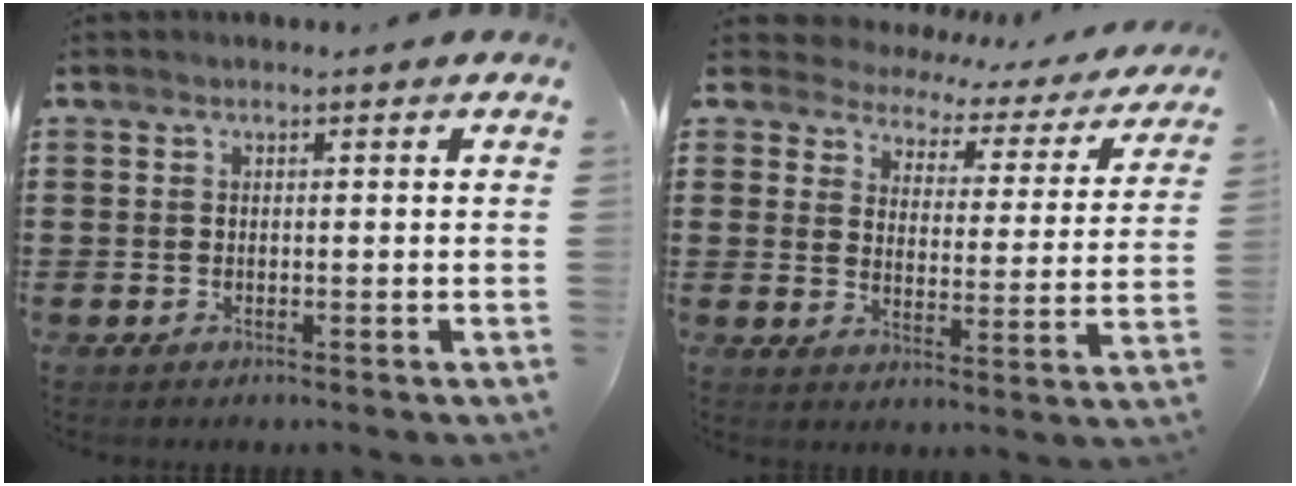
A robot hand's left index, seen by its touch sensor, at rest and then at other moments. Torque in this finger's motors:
{"motor_torque": [2.14, 0.00, 0.56, 0.01]}